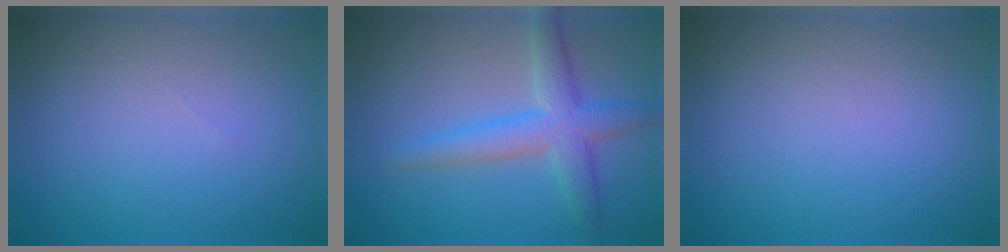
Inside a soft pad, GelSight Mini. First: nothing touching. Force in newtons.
{"total": 4.4, "press": 4.4, "slide": 0.0}
{"total": 0.0}